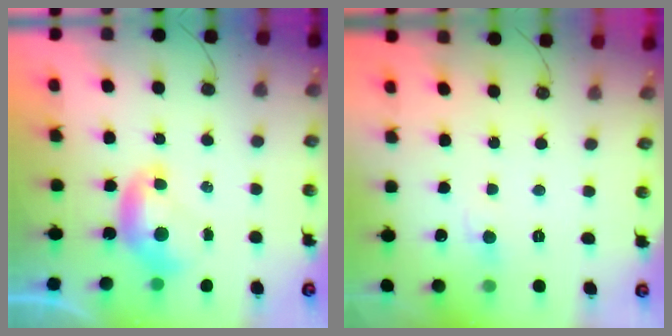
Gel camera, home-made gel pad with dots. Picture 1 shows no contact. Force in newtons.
{"total": 1.9, "press": 1.7, "slide": 0.8}